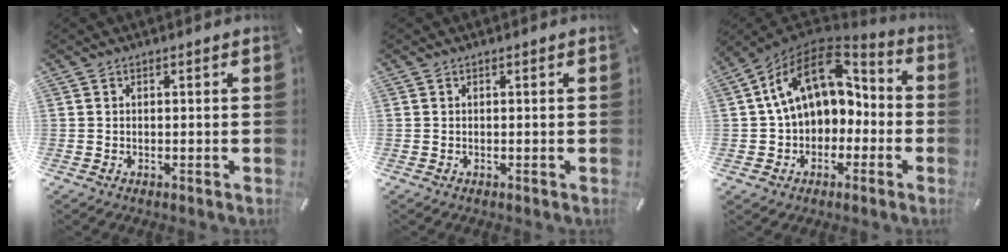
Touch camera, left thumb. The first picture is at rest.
{"total": 0.0}
{"total": 15.7, "force": [5.0, 11.4, 9.5], "torque": [-0.173, -0.016, 0.095]}